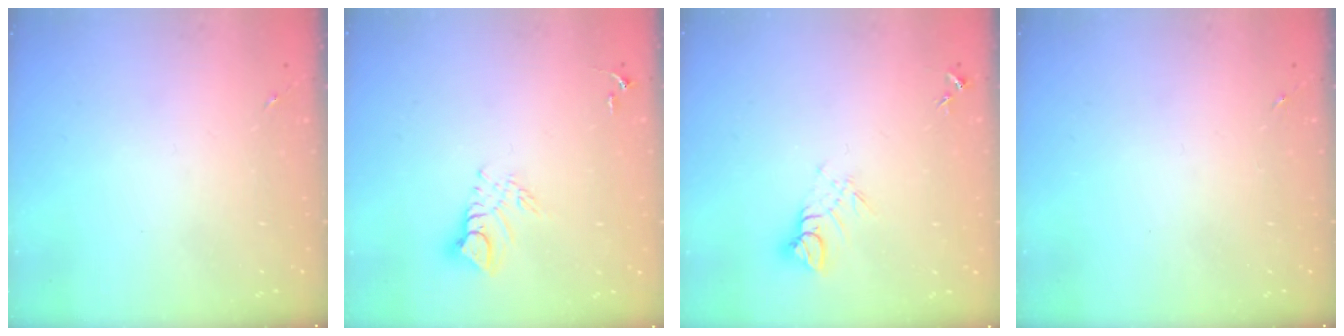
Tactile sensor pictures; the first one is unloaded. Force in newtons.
{"total": 8.6, "press": 8.6, "slide": 0.8}
{"total": 6.6, "press": 6.6, "slide": 0.5}
{"total": 0.0}